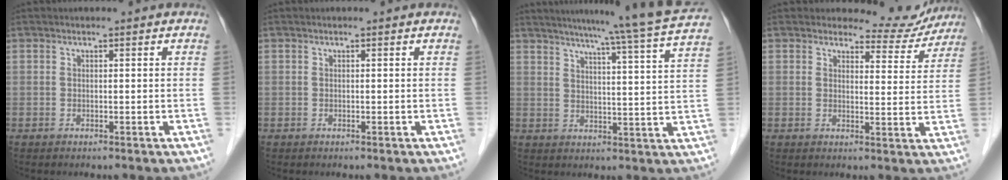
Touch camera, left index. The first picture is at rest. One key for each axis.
{"total": 0.0}
{"total": 19.1, "fx": 16.3, "fy": -2.0, "fz": 9.9, "tx": -0.156, "ty": -0.034, "tz": 0.194}
{"total": 6.5, "fx": 6.2, "fy": 1.8, "fz": -0.5, "tx": 0.014, "ty": -0.019, "tz": 0.063}